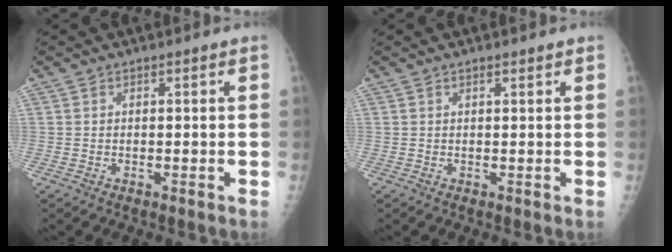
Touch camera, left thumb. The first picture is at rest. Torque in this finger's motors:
{"motor_torque": [-0.19, -0.21, -0.30, -0.29, -0.12]}